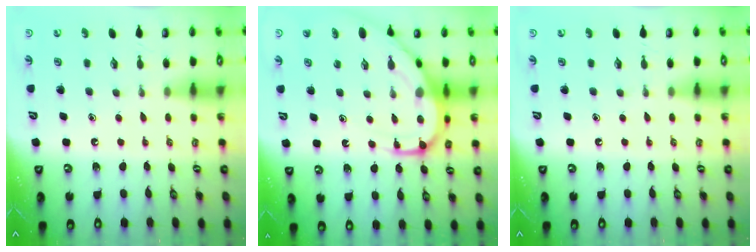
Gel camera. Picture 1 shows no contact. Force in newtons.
{"total": 14.0, "press": 14.0, "slide": 1.2}
{"total": 0.0}